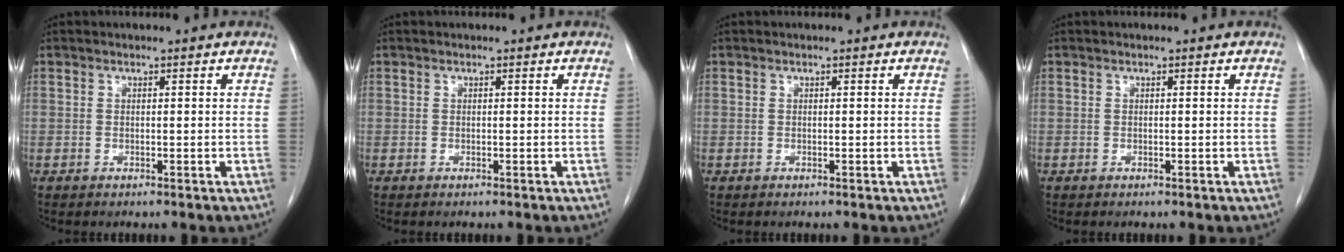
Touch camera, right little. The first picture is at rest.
{"total": 0.0}
{"total": 0.0}
{"total": 0.0}